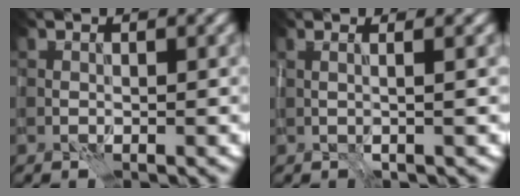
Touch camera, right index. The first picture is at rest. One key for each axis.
{"total": 2.8, "fx": 0.6, "fy": 1.0, "fz": 2.5, "tx": -0.024, "ty": 0.011, "tz": -0.019}